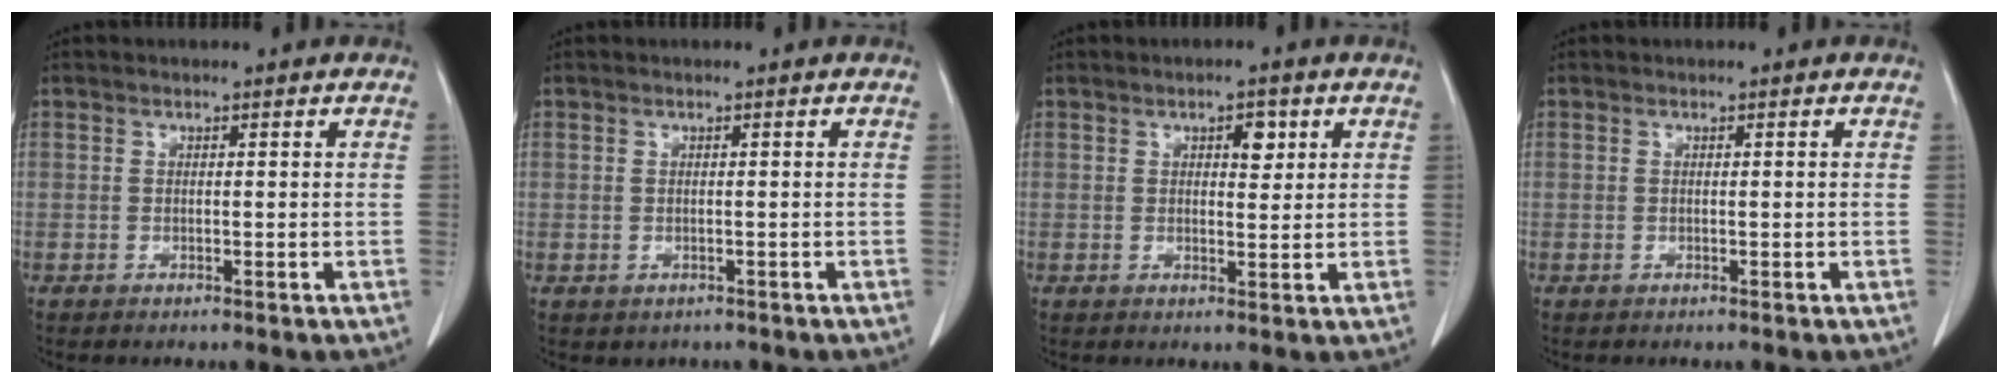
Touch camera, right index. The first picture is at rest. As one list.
[{"total": 1.6, "force": [-0.8, 1.4, 0.2], "torque": [-0.005, 0.002, -0.005]}, {"total": 2.9, "force": [1.2, 1.4, 2.3], "torque": [-0.031, 0.000, 0.018]}, {"total": 0.0}]